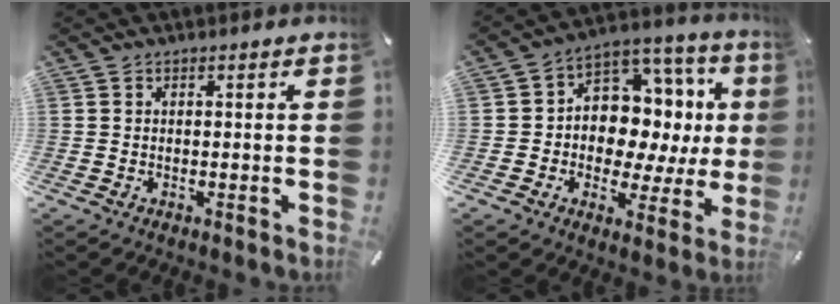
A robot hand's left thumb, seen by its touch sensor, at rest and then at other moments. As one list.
[{"total": 13.3, "force": [1.3, 10.8, 7.6], "torque": [-0.097, -0.025, 0.033]}]